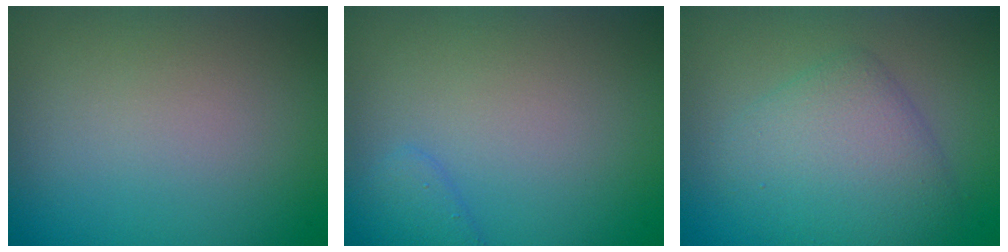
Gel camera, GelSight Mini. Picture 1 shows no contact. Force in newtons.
{"total": 1.5, "press": 1.5, "slide": 0.1}
{"total": 4.5, "press": 4.5, "slide": 0.1}